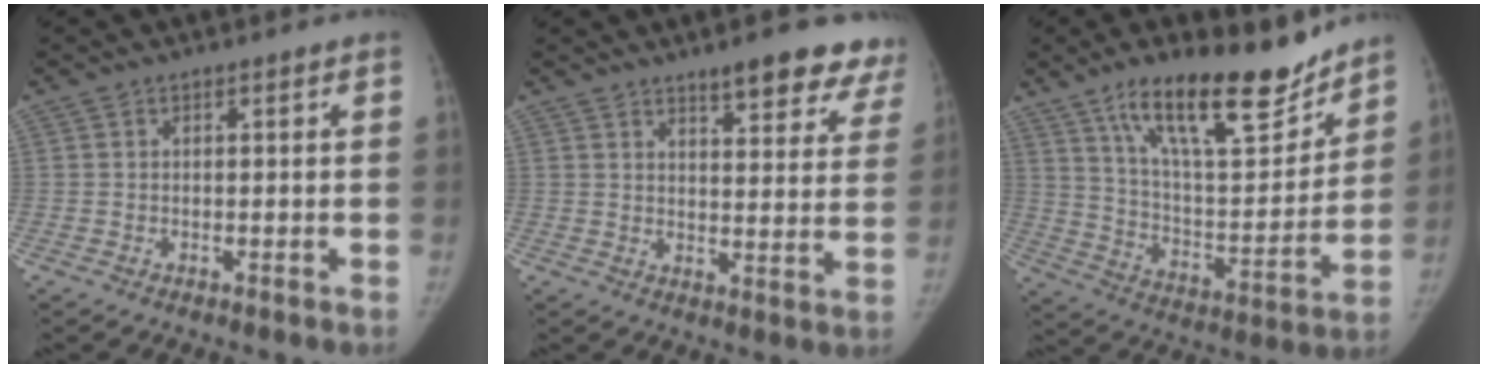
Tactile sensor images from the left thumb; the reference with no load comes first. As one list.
[{"total": 13.6, "force": [10.2, 4.1, 7.9], "torque": [-0.049, -0.053, 0.118]}, {"total": 21.7, "force": [15.5, 6.9, 13.6], "torque": [-0.176, -0.081, 0.262]}]